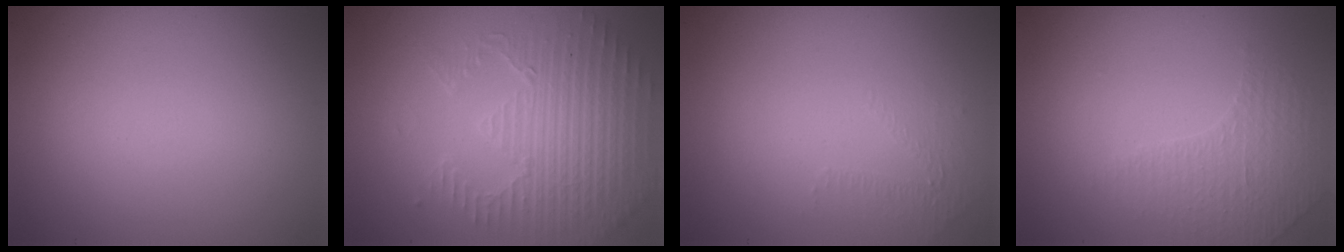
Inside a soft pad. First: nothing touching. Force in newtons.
{"total": 3.8, "press": 3.6, "slide": 1.1}
{"total": 0.9, "press": 0.4, "slide": 0.8}
{"total": 1.5, "press": 1.2, "slide": 0.8}